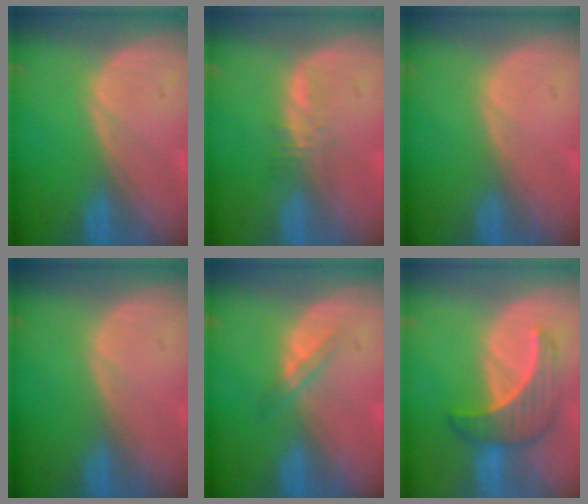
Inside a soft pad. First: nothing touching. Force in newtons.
{"total": 2.2, "press": 2.1, "slide": 0.2}
{"total": 0.0}
{"total": 0.0}
{"total": 1.8, "press": 1.8, "slide": 0.2}
{"total": 6.5, "press": 6.4, "slide": 0.9}